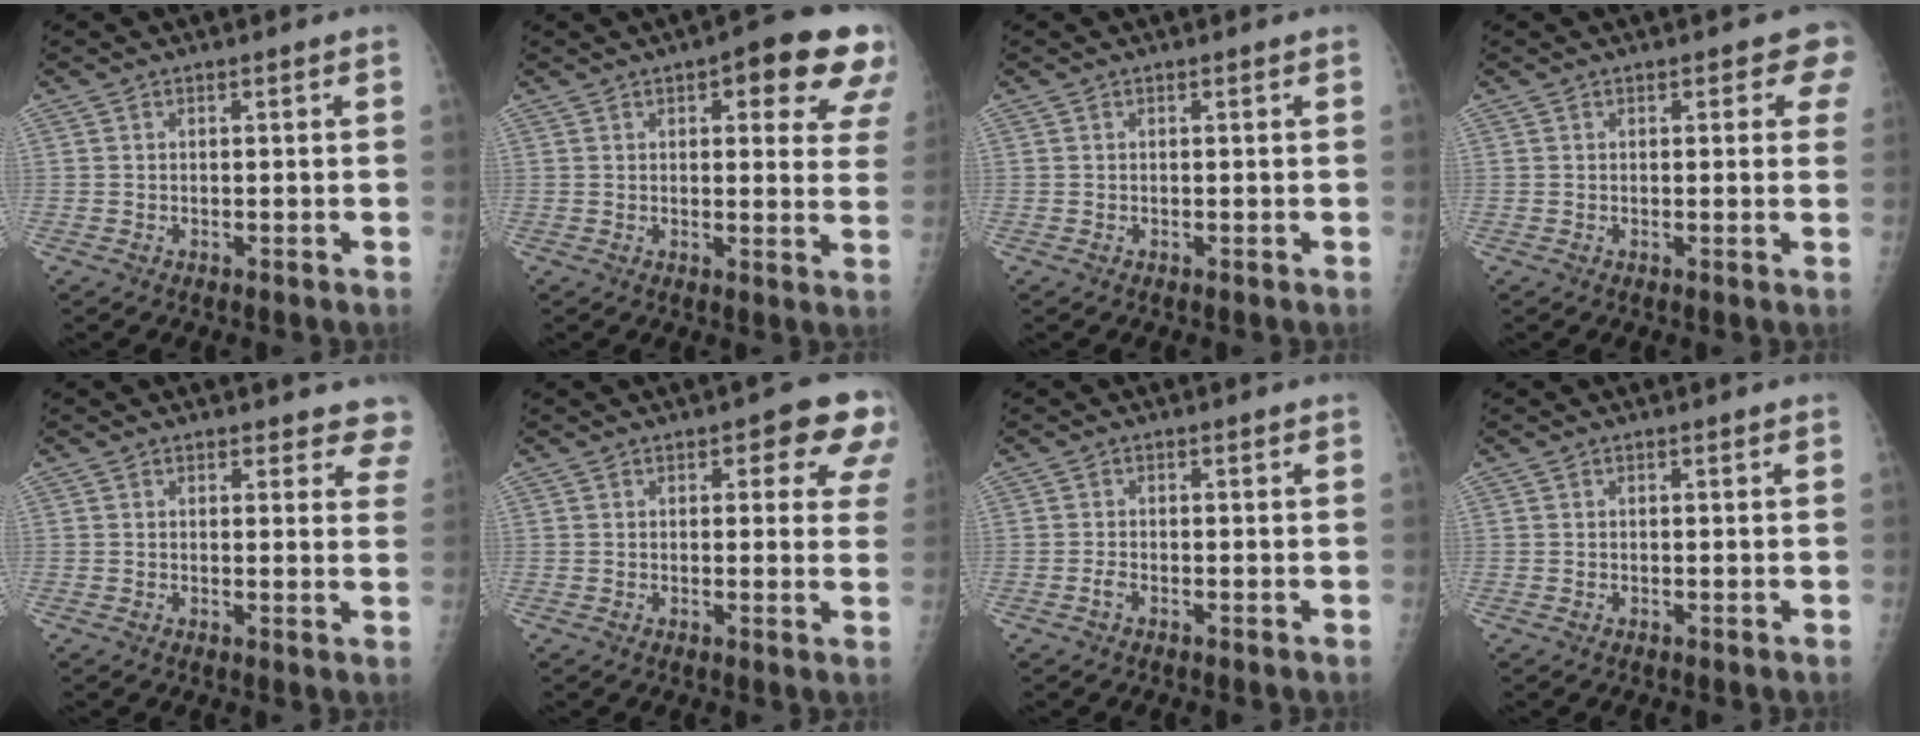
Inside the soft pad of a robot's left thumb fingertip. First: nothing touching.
{"total": 15.1, "force": [7.9, 5.4, 11.7], "torque": [-0.104, -0.025, 0.084]}
{"total": 0.0}
{"total": 4.3, "force": [2.4, 2.4, 2.7], "torque": [0.007, -0.005, 0.015]}
{"total": 6.9, "force": [6.3, 2.6, 1.1], "torque": [0.041, -0.025, 0.043]}
{"total": 8.7, "force": [4.3, 4.0, 6.5], "torque": [-0.026, -0.011, 0.039]}
{"total": 1.1, "force": [-0.6, 0.5, 0.8], "torque": [-0.016, 0.000, -0.013]}
{"total": 0.0}